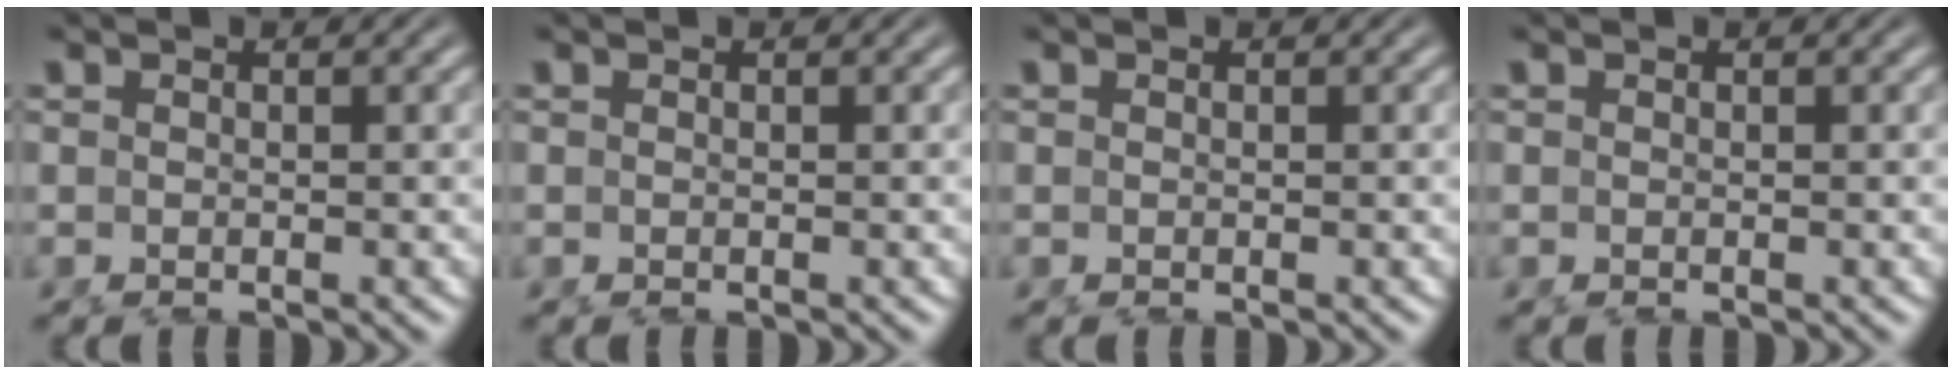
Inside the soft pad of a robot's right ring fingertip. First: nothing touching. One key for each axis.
{"total": 0.0}
{"total": 0.0}
{"total": 0.0}